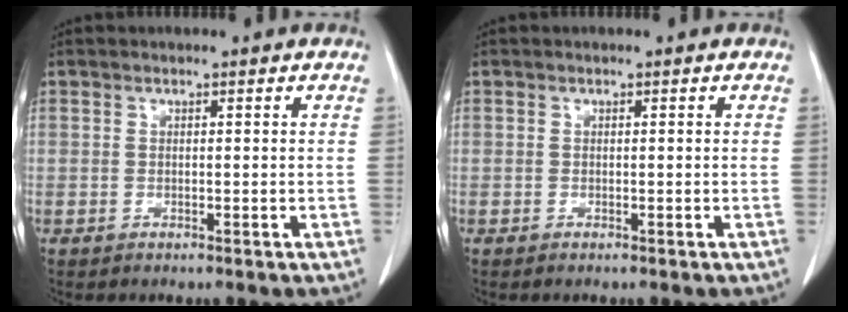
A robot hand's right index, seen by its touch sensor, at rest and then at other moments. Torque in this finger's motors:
{"motor_torque": [-0.01, -0.03, -0.03, -0.02]}